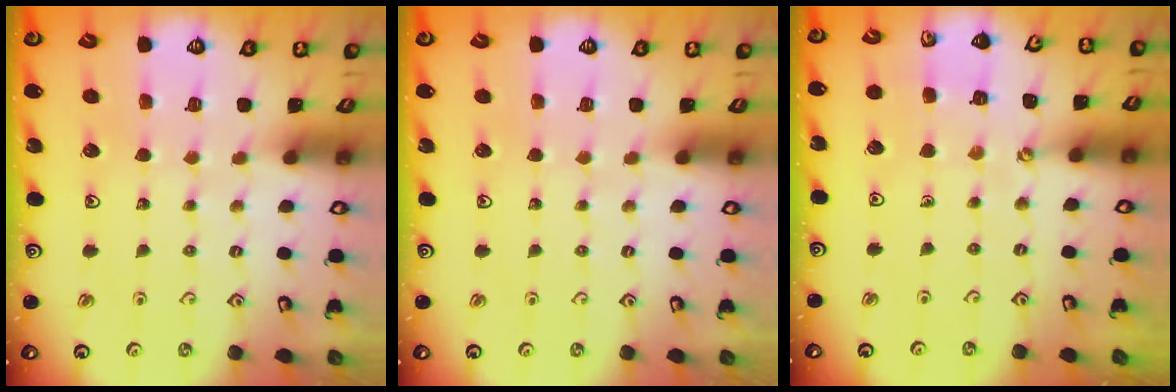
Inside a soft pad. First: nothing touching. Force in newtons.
{"total": 0.0}
{"total": 3.6, "press": 3.6, "slide": 0.5}